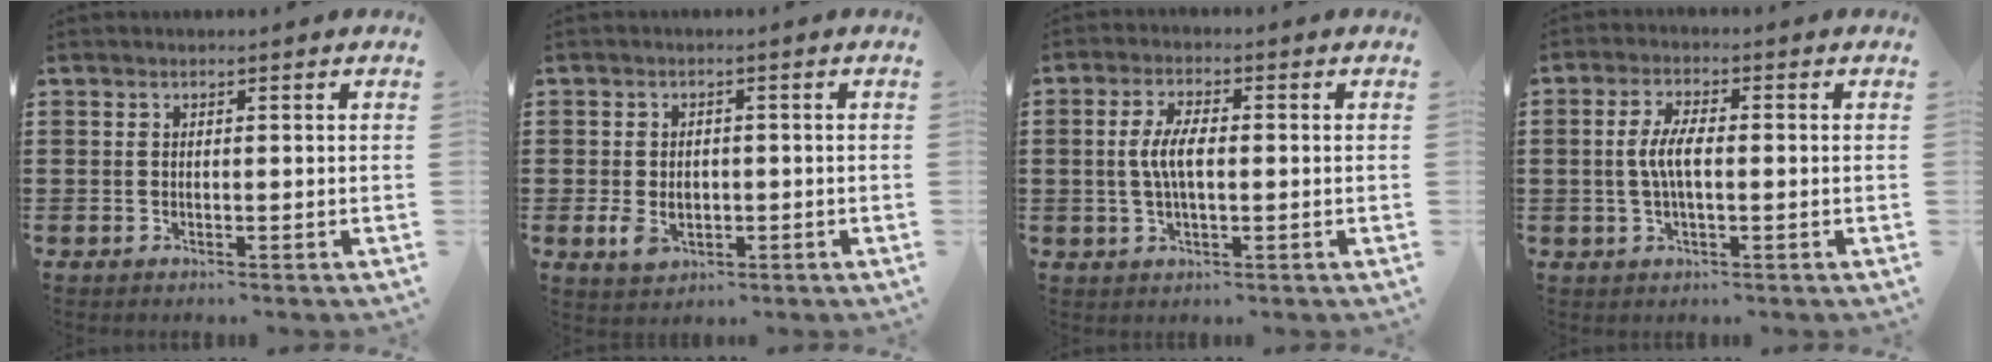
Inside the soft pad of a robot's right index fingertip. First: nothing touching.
{"total": 3.2, "force": [-0.7, 2.3, 2.1], "torque": [-0.041, 0.005, -0.011]}
{"total": 5.3, "force": [-0.1, 2.0, 5.0], "torque": [-0.107, 0.000, -0.008]}
{"total": 4.9, "force": [-0.2, 1.7, 4.6], "torque": [-0.100, -0.001, -0.010]}